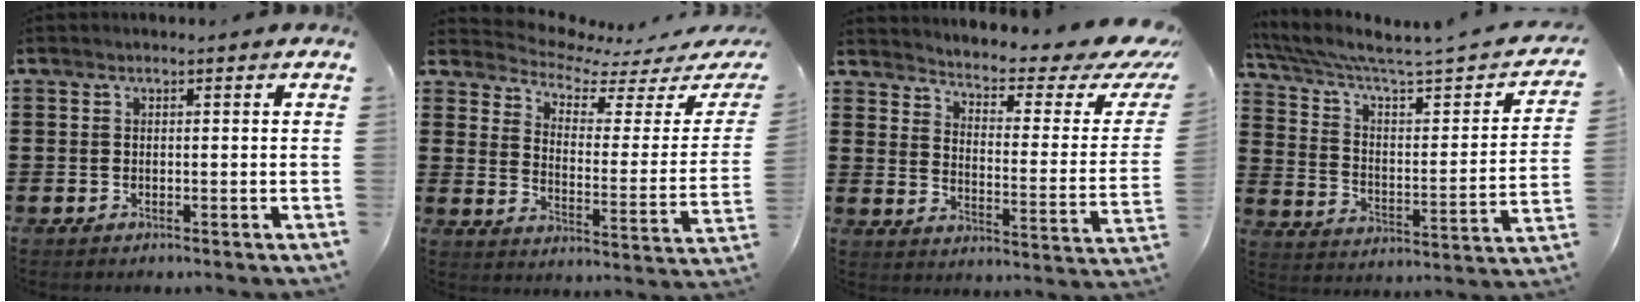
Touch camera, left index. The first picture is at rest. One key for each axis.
{"total": 4.4, "fx": 4.0, "fy": 1.0, "fz": 1.5, "tx": -0.047, "ty": -0.036, "tz": 0.062}
{"total": 3.8, "fx": 3.0, "fy": 0.2, "fz": 2.4, "tx": -0.055, "ty": -0.037, "tz": 0.039}
{"total": 4.5, "fx": 3.1, "fy": 0.7, "fz": 3.2, "tx": -0.079, "ty": -0.033, "tz": 0.044}